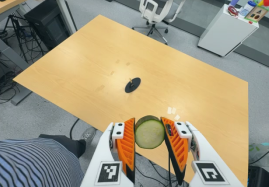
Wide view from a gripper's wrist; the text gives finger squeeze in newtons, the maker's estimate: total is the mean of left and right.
{"total": 11.5, "left": 10.6, "right": 12.5}